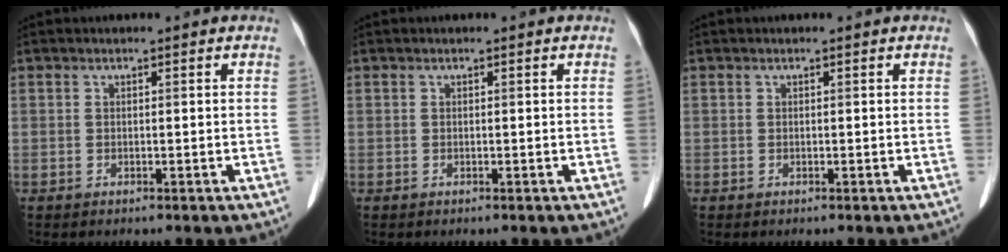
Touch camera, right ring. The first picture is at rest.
{"total": 0.0}
{"total": 0.0}